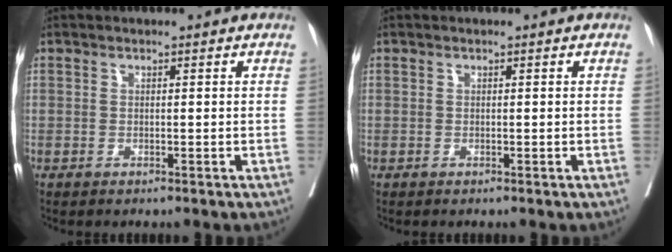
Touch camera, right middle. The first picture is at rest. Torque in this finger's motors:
{"motor_torque": [-0.17, 0.10, 0.07, 0.01]}